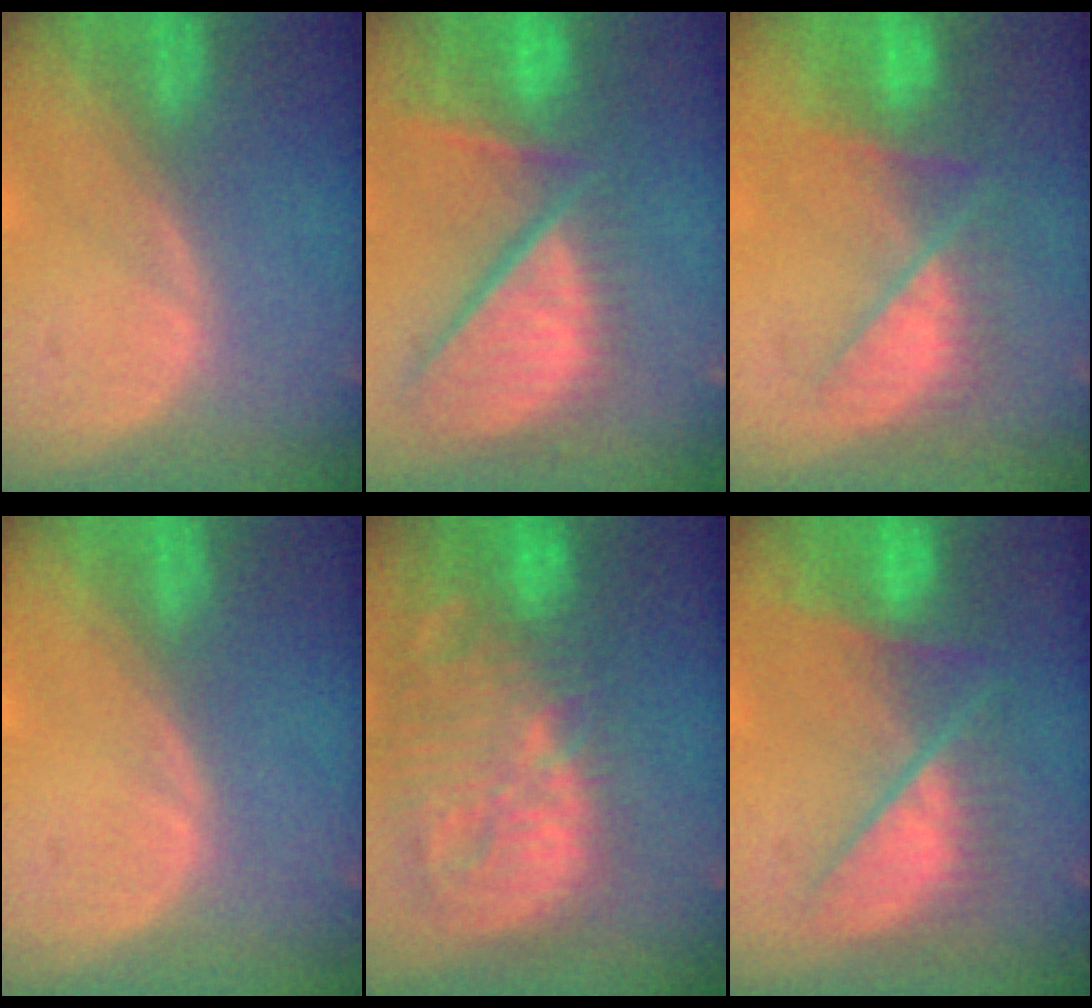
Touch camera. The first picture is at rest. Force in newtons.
{"total": 13.2, "press": 11.0, "slide": 7.3}
{"total": 7.3, "press": 7.1, "slide": 1.6}
{"total": 0.0}
{"total": 14.4, "press": 12.5, "slide": 7.2}
{"total": 7.9, "press": 7.9, "slide": 0.5}